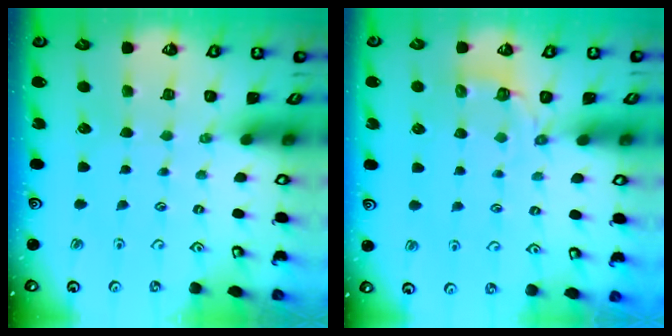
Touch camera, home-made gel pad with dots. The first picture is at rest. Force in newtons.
{"total": 2.9, "press": 2.0, "slide": 2.1}